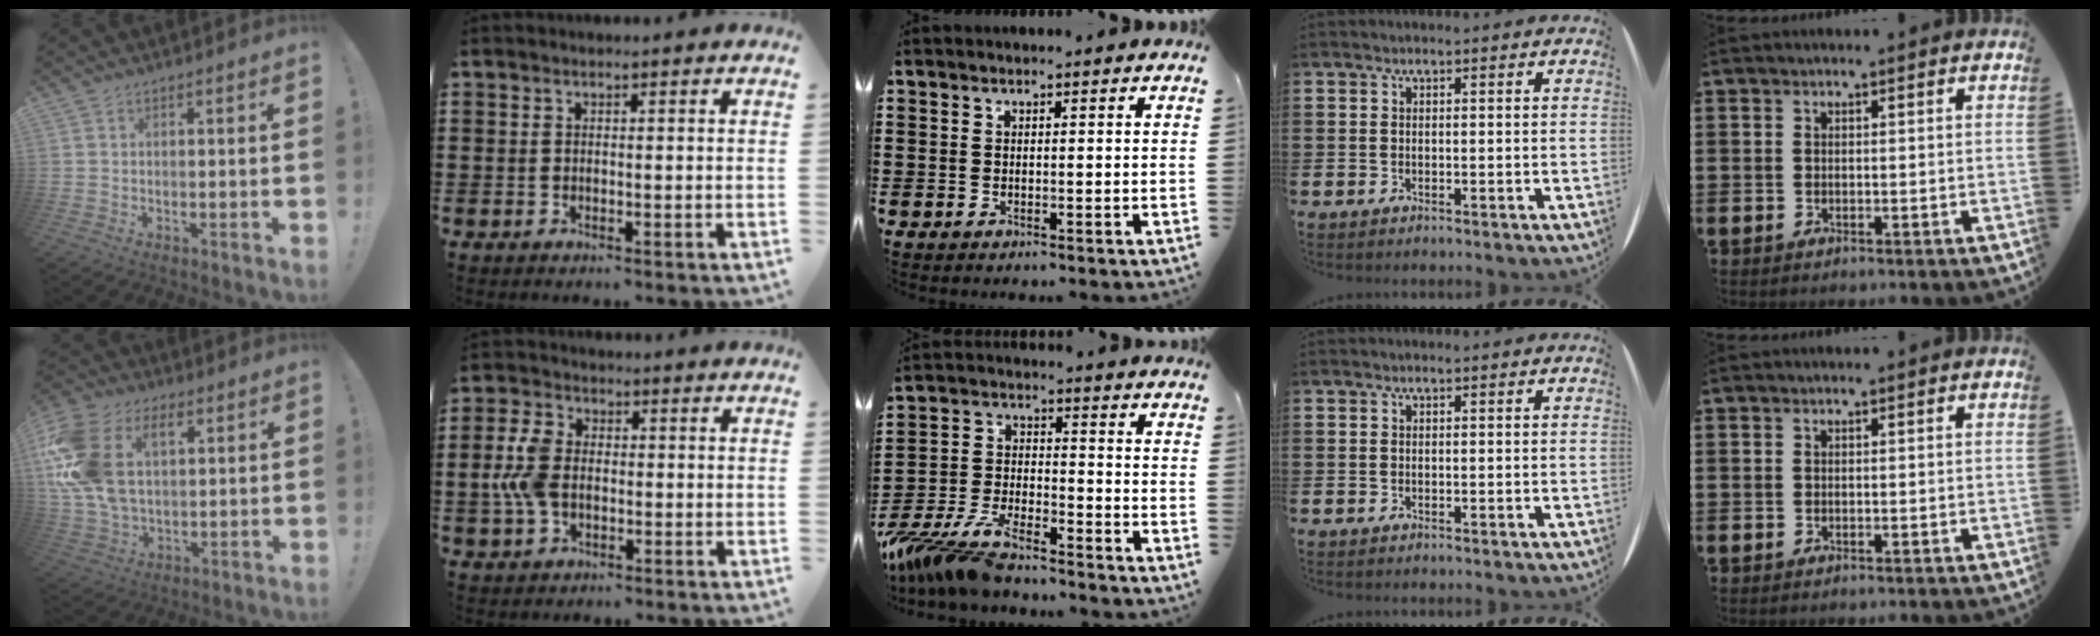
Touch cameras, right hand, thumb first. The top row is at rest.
{"thumb": {"total": 19.0, "force": [6.4, 12.2, 13.1], "torque": [-0.272, -0.024, 0.113]}, "index": {"total": 6.5, "force": [-0.8, 4.4, 4.7], "torque": [-0.122, -0.001, -0.021]}, "middle": {"total": 8.8, "force": [-7.9, 1.5, 3.6], "torque": [-0.094, 0.002, -0.158]}}